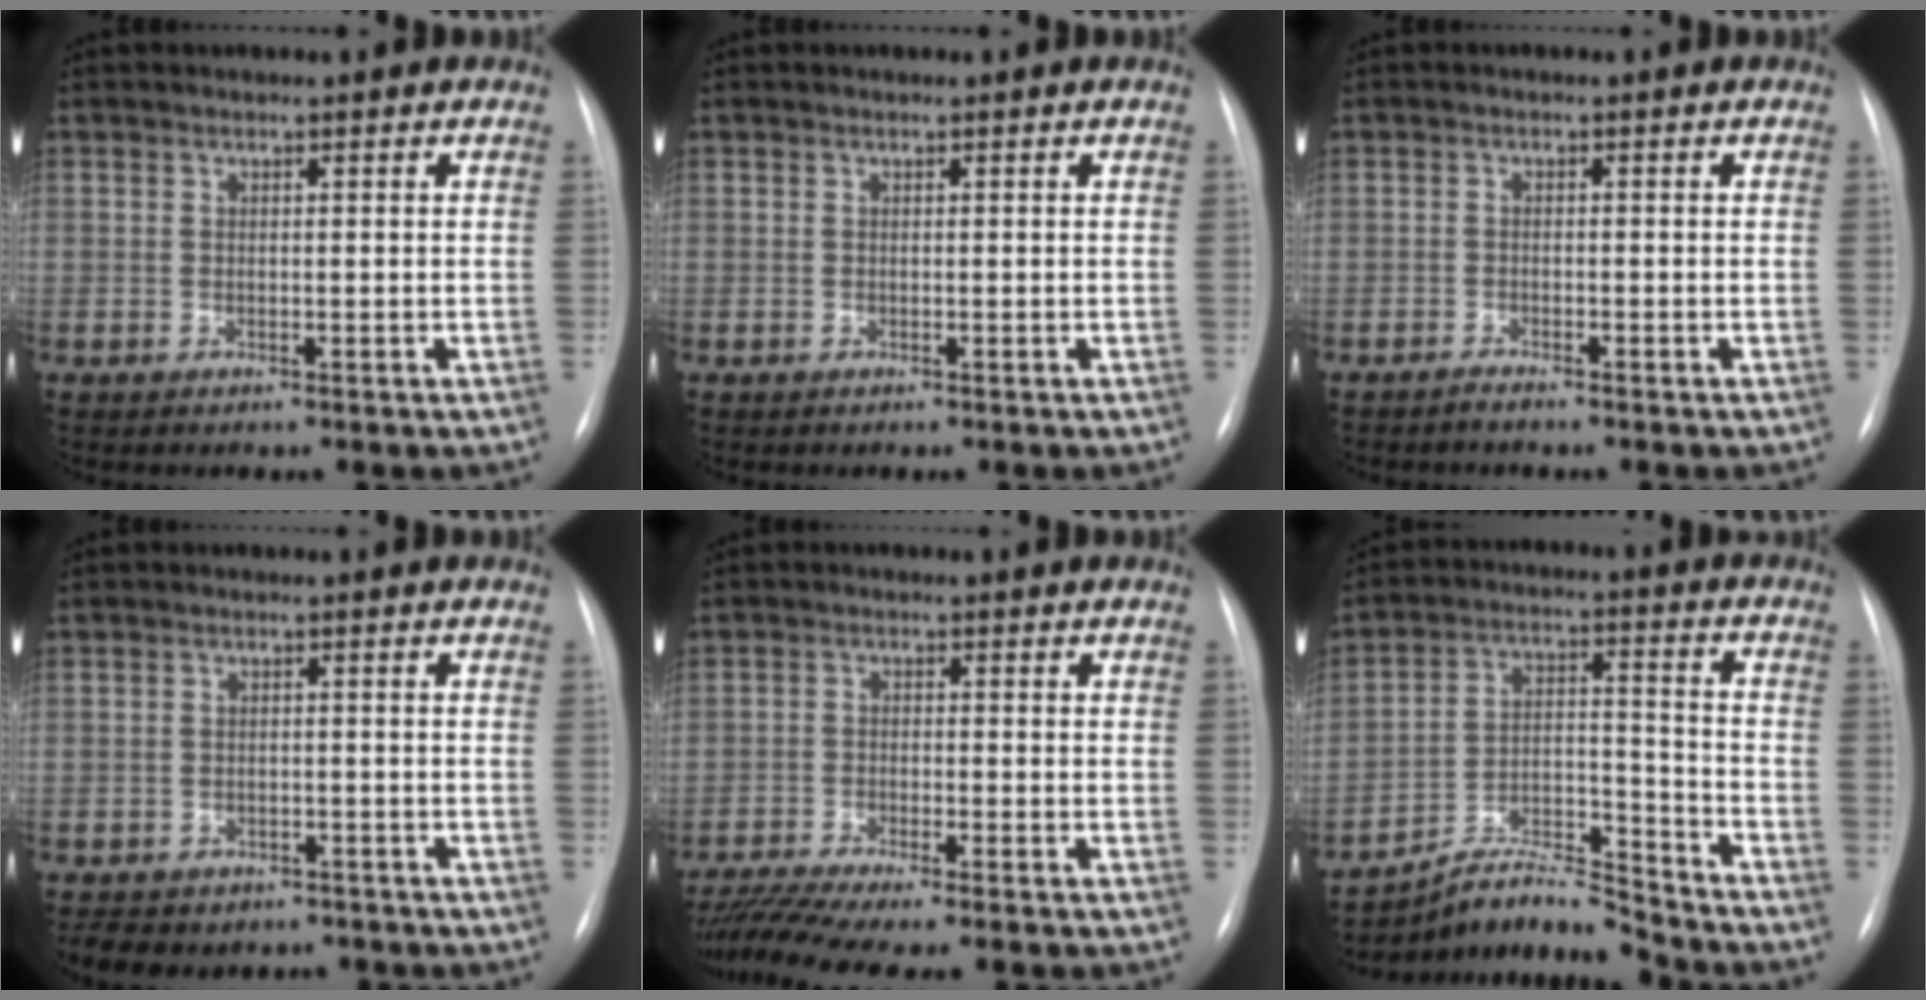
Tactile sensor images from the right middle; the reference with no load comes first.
{"total": 0.0}
{"total": 0.9, "force": [-0.9, 0.0, 0.2], "torque": [-0.008, -0.003, -0.015]}
{"total": 9.6, "force": [-7.8, 5.0, 2.6], "torque": [-0.047, 0.002, -0.096]}
{"total": 9.2, "force": [-8.1, -0.8, 4.3], "torque": [-0.066, -0.019, -0.131]}
{"total": 9.9, "force": [-9.8, -0.5, 1.3], "torque": [-0.021, 0.032, -0.177]}